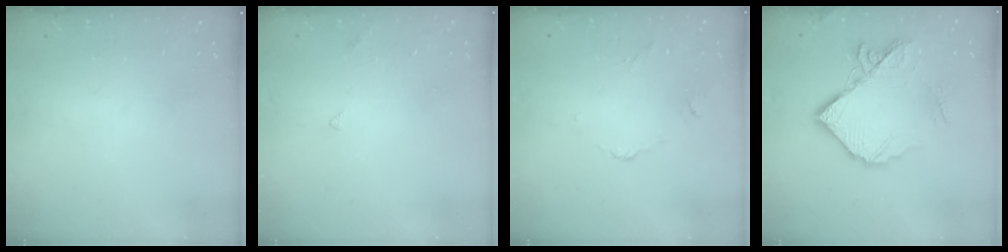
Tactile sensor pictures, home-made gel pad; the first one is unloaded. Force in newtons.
{"total": 2.8, "press": 2.8, "slide": 0.5}
{"total": 2.9, "press": 2.8, "slide": 0.6}
{"total": 15.8, "press": 15.7, "slide": 1.9}